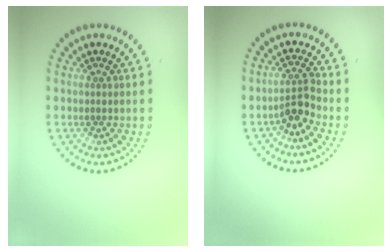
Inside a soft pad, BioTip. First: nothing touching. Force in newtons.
{"total": 2.3, "press": 1.8, "slide": 1.5}